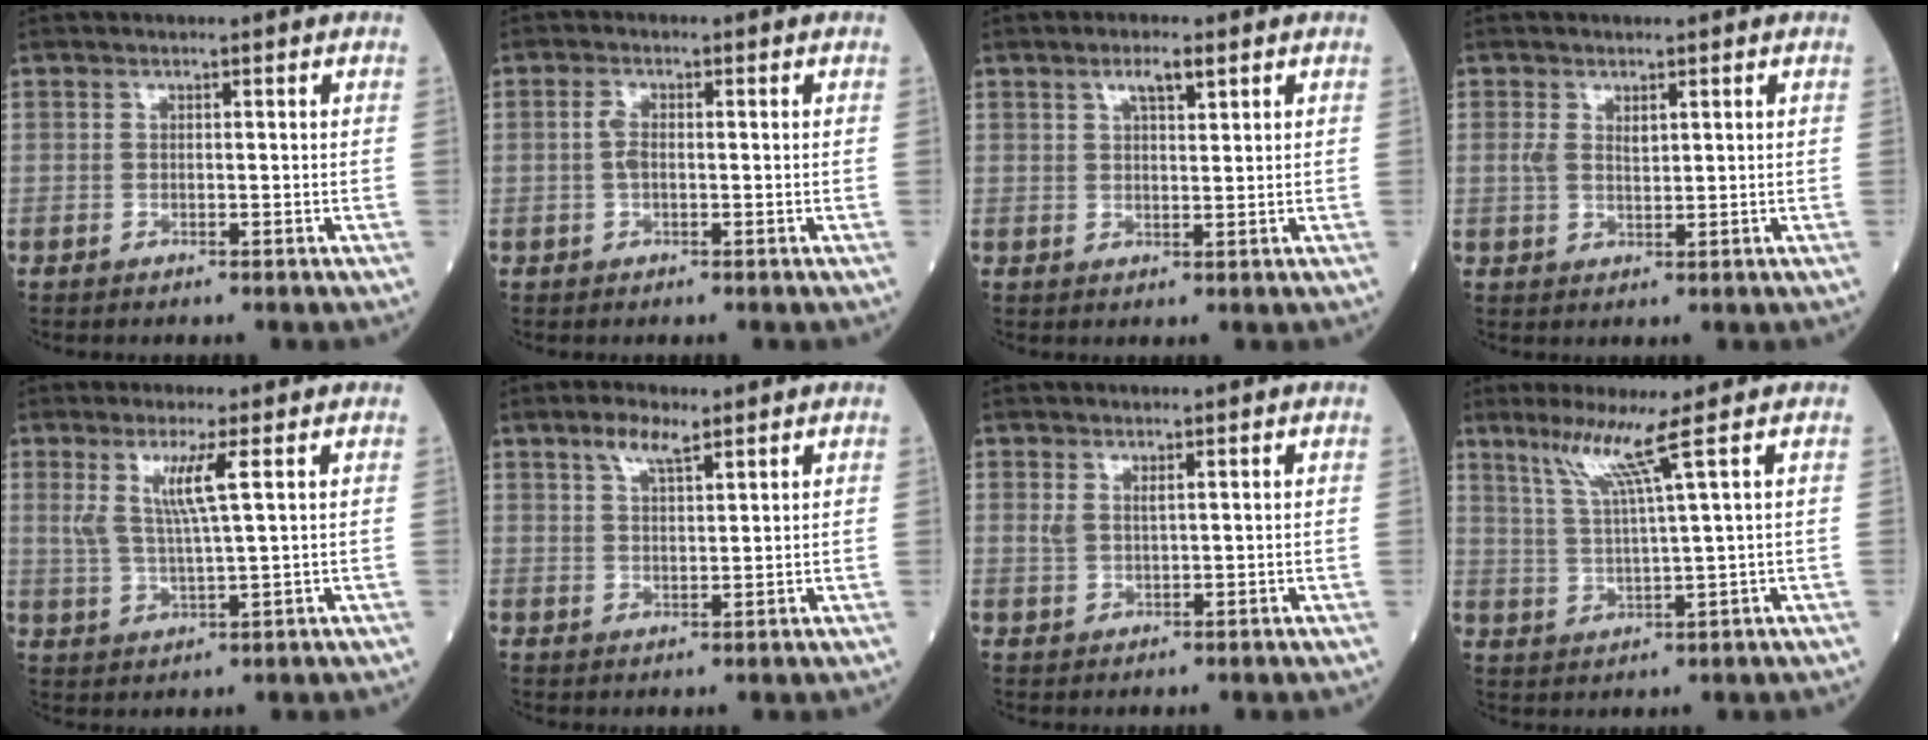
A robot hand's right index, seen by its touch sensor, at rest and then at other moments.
{"total": 4.0, "force": [-0.2, 0.7, 4.0], "torque": [-0.087, 0.017, -0.004]}
{"total": 3.2, "force": [2.0, 0.6, 2.5], "torque": [-0.047, 0.005, 0.036]}
{"total": 2.4, "force": [1.0, 1.1, 1.9], "torque": [-0.044, 0.004, 0.024]}
{"total": 5.7, "force": [2.2, -0.3, 5.3], "torque": [-0.111, -0.002, 0.048]}
{"total": 4.1, "force": [2.8, 0.9, 2.8], "torque": [-0.059, 0.006, 0.055]}
{"total": 1.8, "force": [0.9, 0.5, 1.4], "torque": [-0.038, 0.005, 0.025]}
{"total": 6.2, "force": [3.7, -1.9, 4.6], "torque": [-0.096, -0.008, 0.078]}